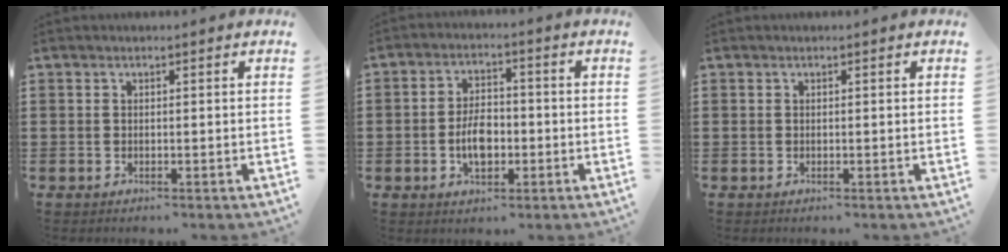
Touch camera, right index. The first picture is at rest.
{"total": 5.5, "force": [-1.3, 3.2, 4.3], "torque": [-0.071, -0.003, -0.027]}
{"total": 0.0}